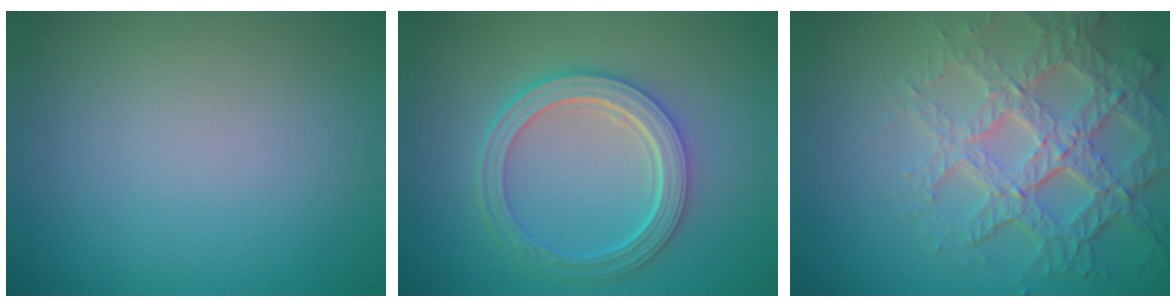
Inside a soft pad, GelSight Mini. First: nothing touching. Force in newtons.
{"total": 5.1, "press": 3.9, "slide": 3.3}
{"total": 7.4, "press": 5.3, "slide": 5.2}